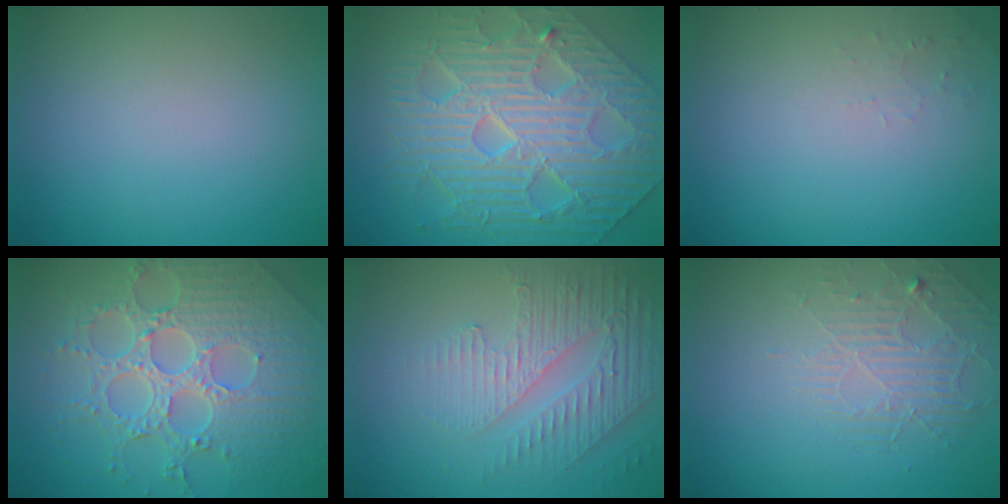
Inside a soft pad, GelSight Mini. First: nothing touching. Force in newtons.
{"total": 10.1, "press": 7.6, "slide": 6.6}
{"total": 0.9, "press": 0.9, "slide": 0.2}
{"total": 7.9, "press": 5.9, "slide": 5.4}
{"total": 5.0, "press": 3.1, "slide": 3.9}
{"total": 2.2, "press": 1.4, "slide": 1.7}